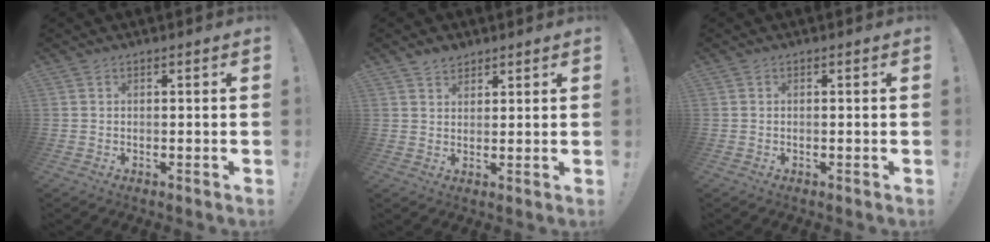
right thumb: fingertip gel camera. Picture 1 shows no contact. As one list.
[{"total": 3.5, "force": [2.9, 2.0, 0.6], "torque": [-0.001, -0.019, 0.051]}, {"total": 0.0}]